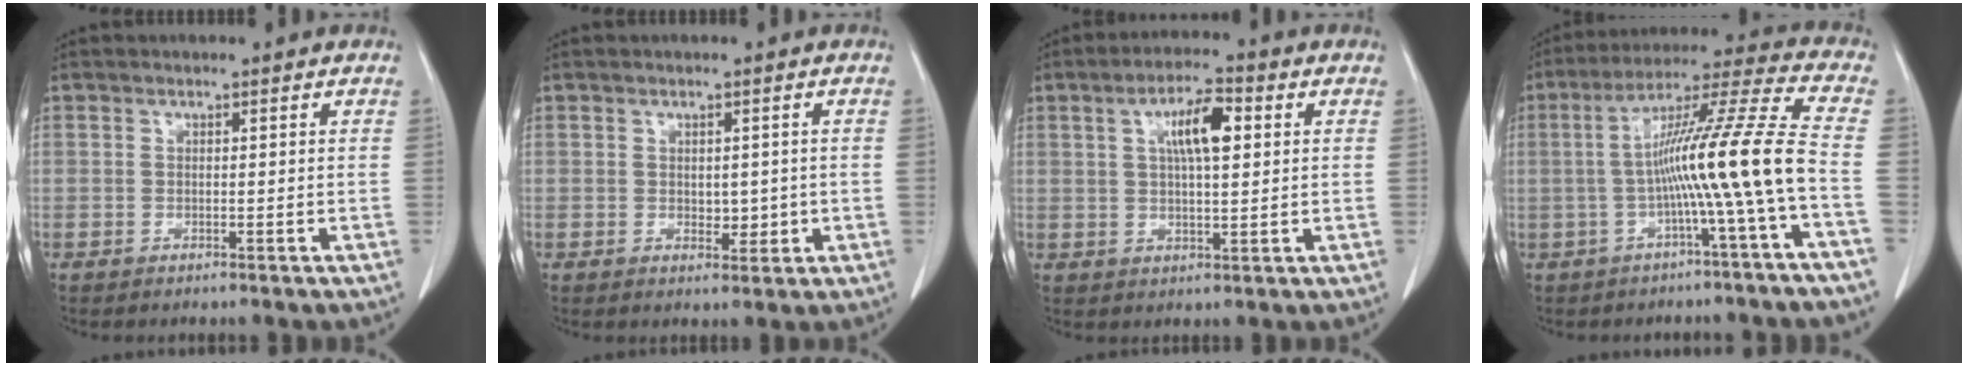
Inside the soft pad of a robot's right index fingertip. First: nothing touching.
{"total": 2.5, "force": [-0.1, 1.5, 2.0], "torque": [-0.026, -0.003, 0.005]}
{"total": 7.2, "force": [2.1, 1.8, 6.6], "torque": [-0.118, 0.011, 0.035]}
{"total": 13.4, "force": [-2.8, -2.2, 12.9], "torque": [-0.215, 0.022, -0.052]}